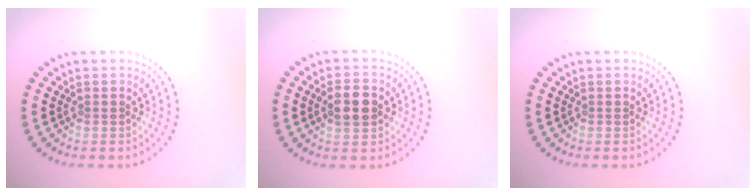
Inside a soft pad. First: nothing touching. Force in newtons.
{"total": 3.4, "press": 3.4, "slide": 0.2}
{"total": 0.0}